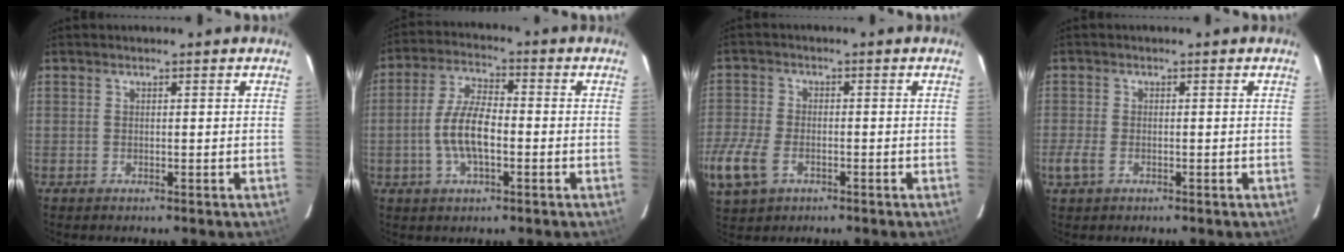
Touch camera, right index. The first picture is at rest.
{"total": 8.7, "force": [-2.1, 3.3, 7.8], "torque": [-0.159, 0.005, -0.039]}
{"total": 13.2, "force": [-5.7, 8.5, 8.3], "torque": [-0.225, -0.022, -0.105]}
{"total": 3.4, "force": [-1.6, 1.9, 2.3], "torque": [-0.055, -0.006, -0.032]}